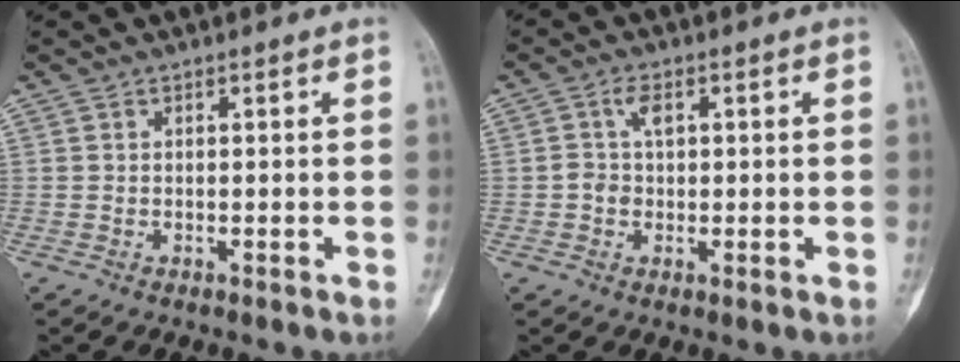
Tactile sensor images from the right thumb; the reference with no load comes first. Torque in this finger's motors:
{"motor_torque": [0.41, 0.42, 0.25, -0.17, 0.00]}